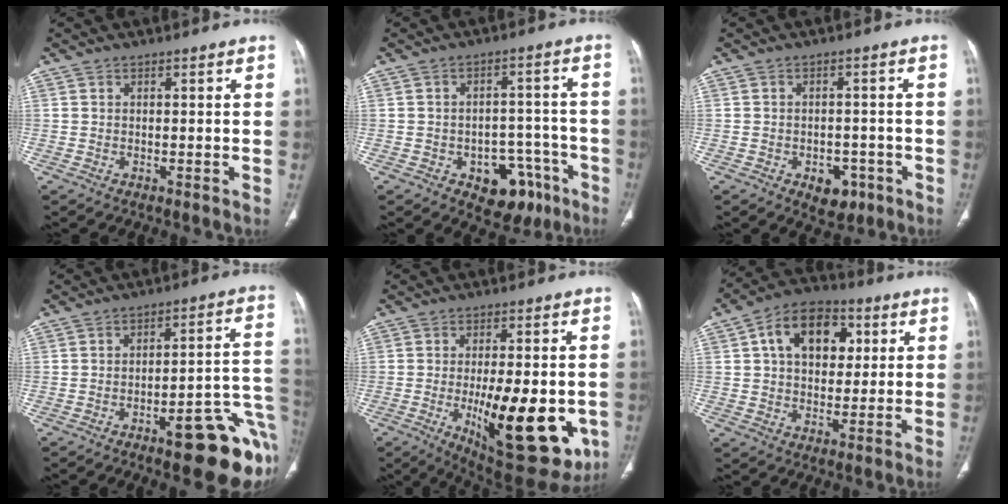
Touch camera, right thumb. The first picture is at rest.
{"total": 10.6, "force": [-5.5, 7.1, 5.7], "torque": [-0.036, 0.046, -0.064]}
{"total": 6.1, "force": [-3.1, 4.3, 3.1], "torque": [-0.013, 0.024, -0.035]}
{"total": 17.7, "force": [-7.6, 4.8, 15.2], "torque": [-0.120, 0.052, -0.089]}
{"total": 22.2, "force": [-5.1, 8.7, 19.8], "torque": [-0.244, -0.022, -0.049]}
{"total": 14.1, "force": [3.9, 9.6, 9.6], "torque": [-0.117, 0.007, 0.057]}